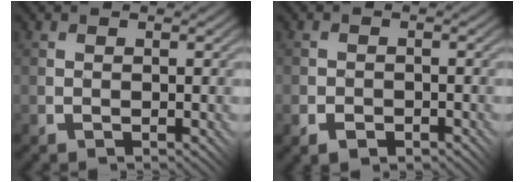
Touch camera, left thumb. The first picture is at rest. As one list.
[{"total": 1.6, "force": [-1.2, 1.0, 0.5], "torque": [-0.008, 0.000, -0.026]}]